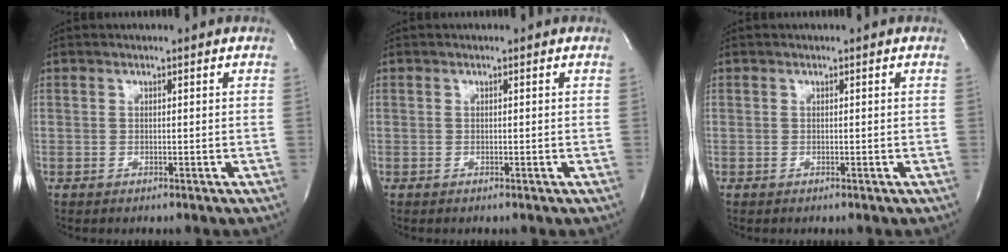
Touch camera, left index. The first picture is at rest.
{"total": 0.0}
{"total": 0.0}